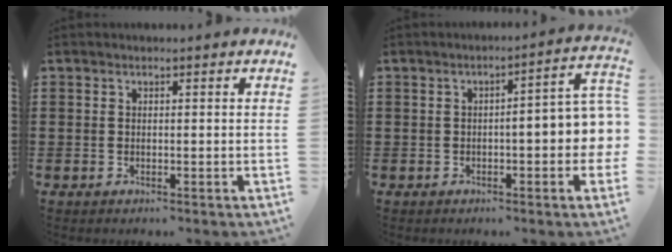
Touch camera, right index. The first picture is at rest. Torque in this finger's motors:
{"motor_torque": [1.29, -0.85, 0.45, 0.06]}